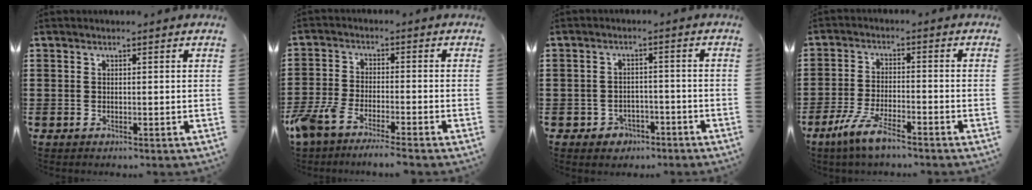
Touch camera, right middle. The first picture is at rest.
{"total": 5.4, "force": [-4.8, 0.6, 2.5], "torque": [-0.074, -0.014, -0.099]}
{"total": 2.6, "force": [-2.2, 1.4, 0.2], "torque": [-0.012, 0.003, -0.049]}
{"total": 6.2, "force": [-4.4, 1.0, 4.2], "torque": [-0.102, -0.011, -0.087]}